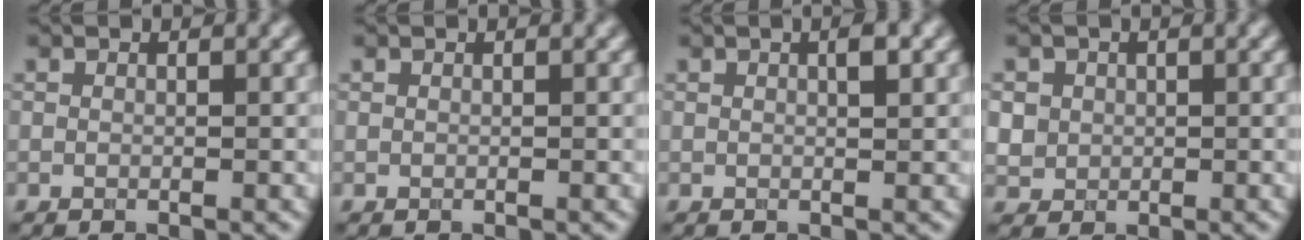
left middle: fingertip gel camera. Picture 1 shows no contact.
{"total": 0.0}
{"total": 1.4, "force": [0.5, 0.3, 1.3], "torque": [-0.021, 0.002, 0.007]}
{"total": 2.7, "force": [0.7, 2.4, 0.8], "torque": [-0.016, 0.006, 0.022]}